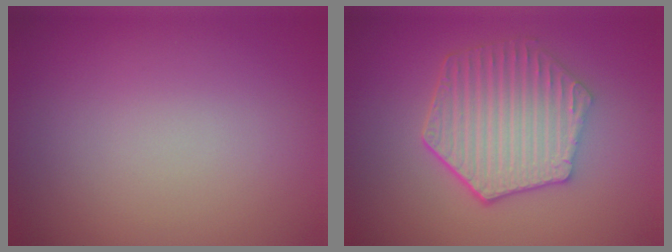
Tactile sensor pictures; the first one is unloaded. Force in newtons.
{"total": 6.1, "press": 4.8, "slide": 3.8}